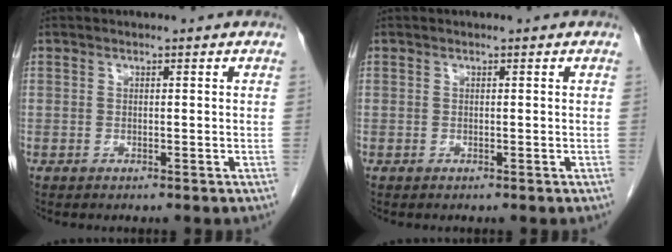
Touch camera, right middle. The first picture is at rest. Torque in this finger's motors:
{"motor_torque": [0.00, 0.00, 0.00, 0.00]}